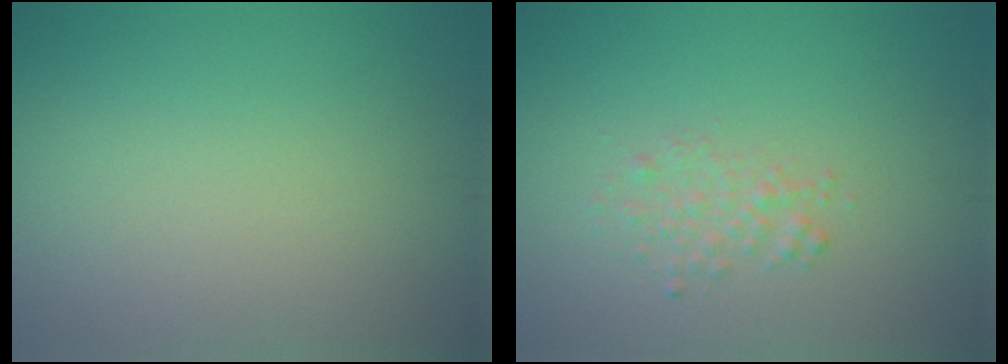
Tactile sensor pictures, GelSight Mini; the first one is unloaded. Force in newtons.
{"total": 1.6, "press": 1.6, "slide": 0.1}